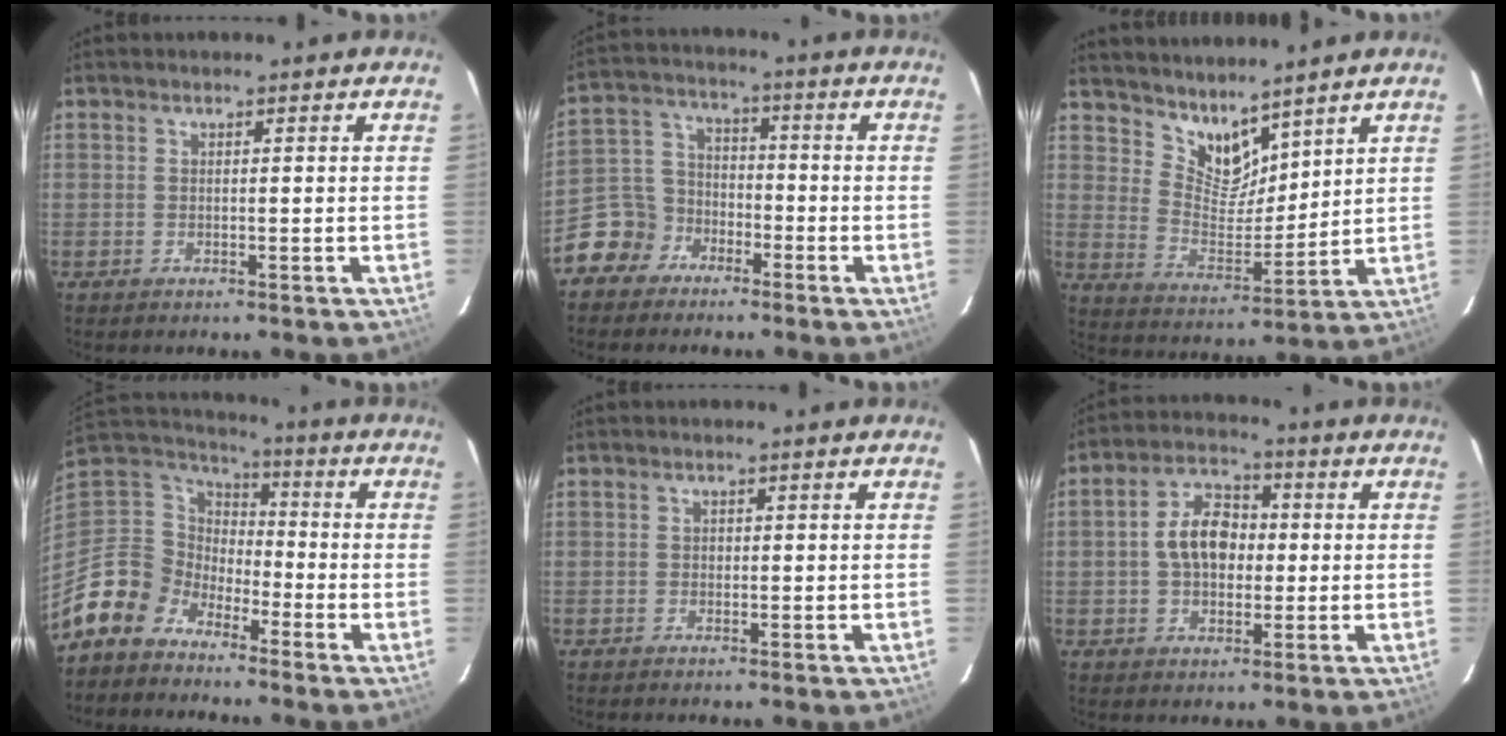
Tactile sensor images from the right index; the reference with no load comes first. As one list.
[{"total": 8.4, "force": [-5.5, 6.3, 0.6], "torque": [-0.024, 0.039, -0.113]}, {"total": 8.7, "force": [7.4, 3.3, 2.9], "torque": [-0.048, -0.006, 0.147]}, {"total": 11.0, "force": [-8.0, 7.3, 1.8], "torque": [-0.063, 0.033, -0.168]}, {"total": 0.6, "force": [-0.1, 0.6, 0.1], "torque": [0.002, 0.001, -0.002]}, {"total": 8.9, "force": [0.0, 6.0, 6.5], "torque": [-0.124, 0.025, 0.003]}]